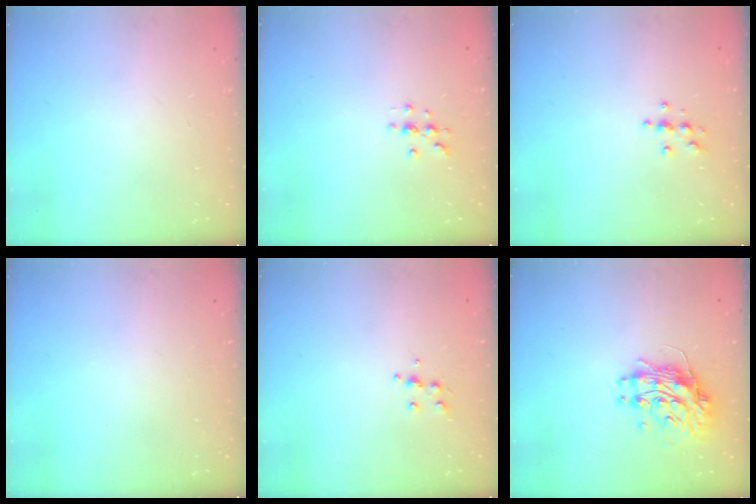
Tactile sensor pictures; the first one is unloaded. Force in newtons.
{"total": 3.5, "press": 3.5, "slide": 0.4}
{"total": 4.8, "press": 4.7, "slide": 0.6}
{"total": 0.0}
{"total": 5.5, "press": 5.4, "slide": 0.9}
{"total": 12.2, "press": 12.1, "slide": 0.9}